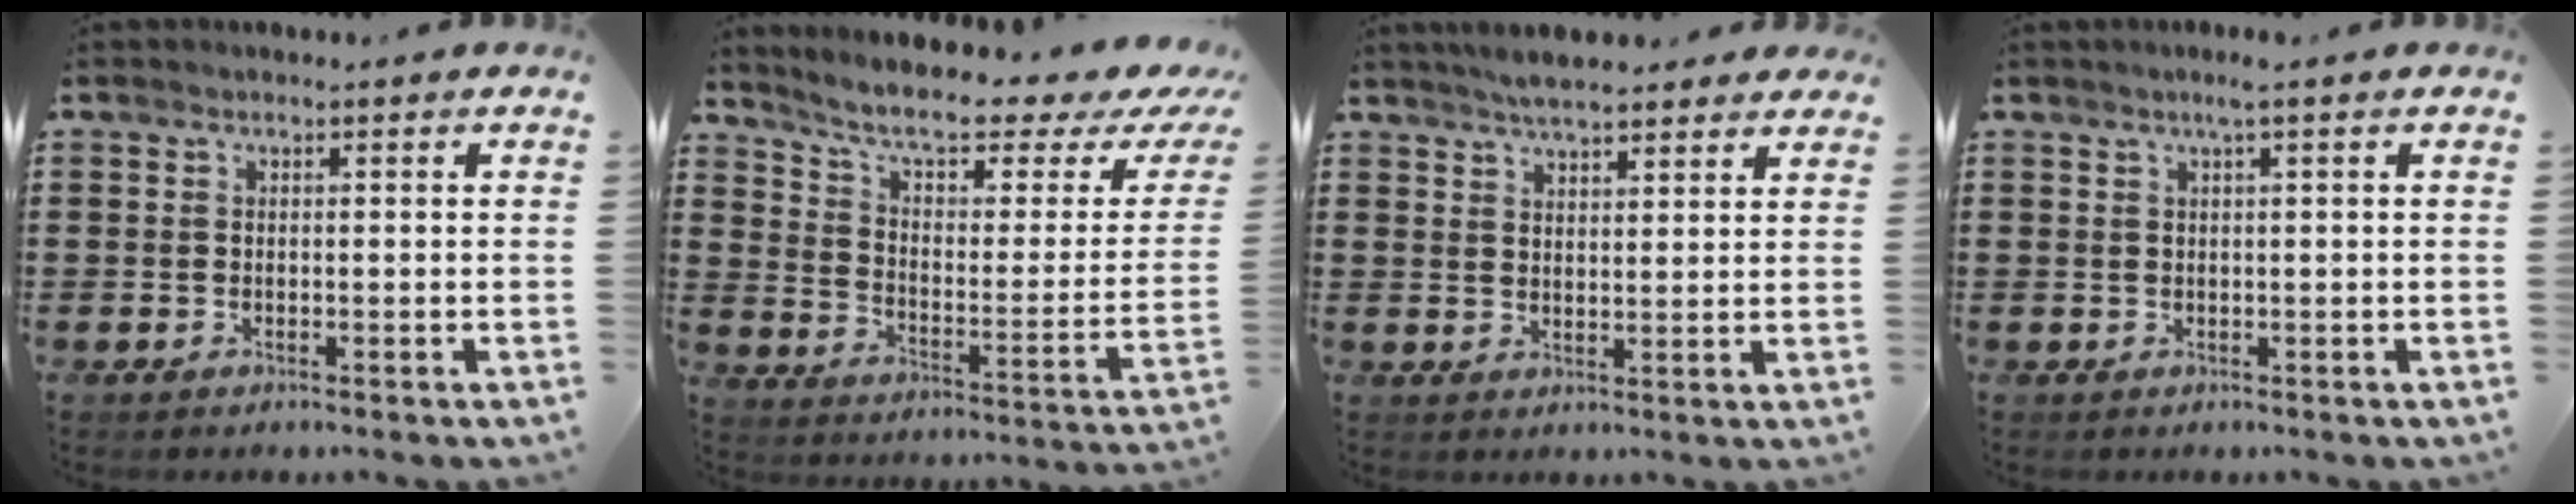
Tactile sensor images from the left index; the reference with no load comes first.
{"total": 7.5, "force": [5.6, 1.1, 4.9], "torque": [-0.110, -0.040, 0.089]}
{"total": 4.7, "force": [4.3, 0.8, 1.6], "torque": [-0.042, -0.004, 0.081]}
{"total": 1.8, "force": [0.8, -0.1, 1.6], "torque": [-0.031, 0.000, 0.014]}